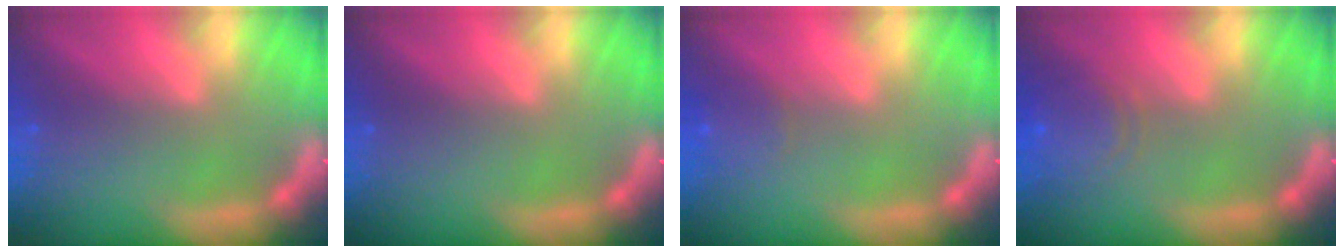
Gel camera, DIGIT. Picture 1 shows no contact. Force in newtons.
{"total": 0.0}
{"total": 1.9}
{"total": 5.1}